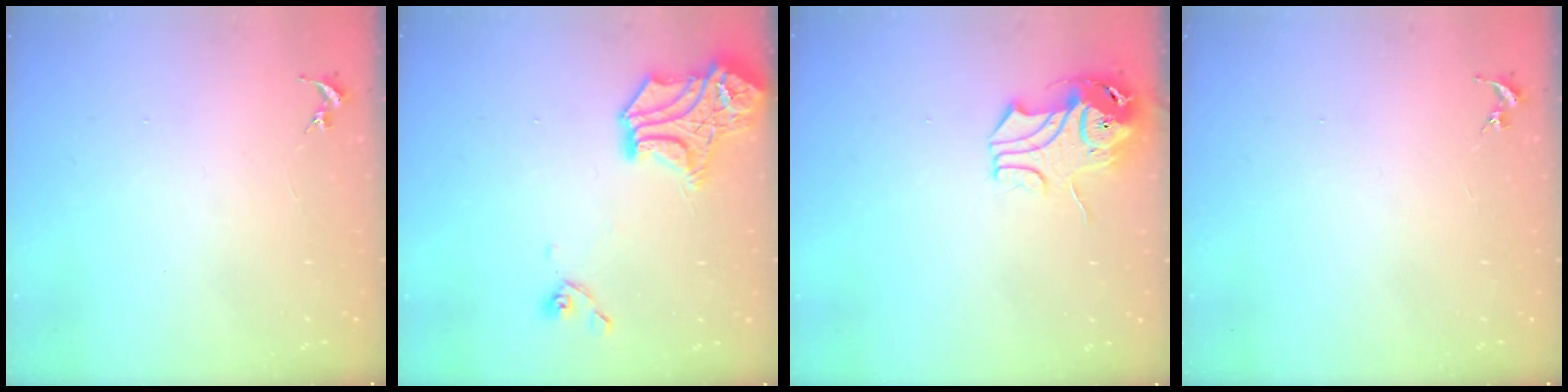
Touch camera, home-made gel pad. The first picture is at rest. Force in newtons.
{"total": 17.1, "press": 17.0, "slide": 1.5}
{"total": 9.5, "press": 9.4, "slide": 1.2}
{"total": 0.0}